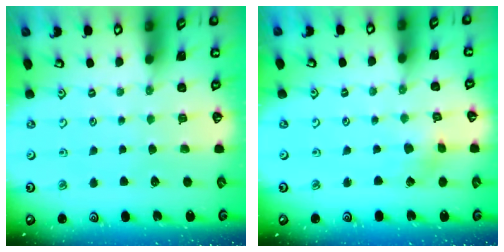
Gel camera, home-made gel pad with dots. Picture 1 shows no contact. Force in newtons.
{"total": 2.1, "press": 2.1, "slide": 0.2}